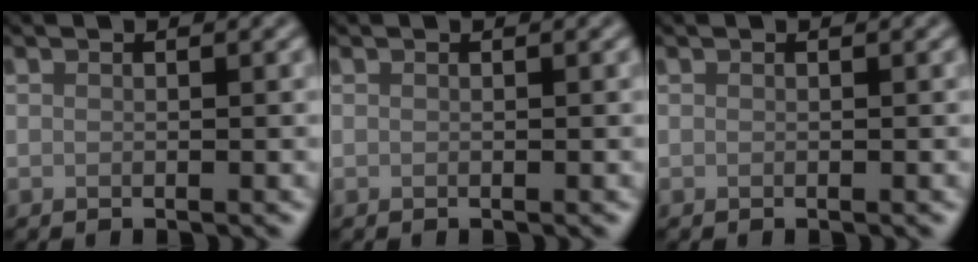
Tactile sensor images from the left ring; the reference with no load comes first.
{"total": 0.0}
{"total": 0.0}